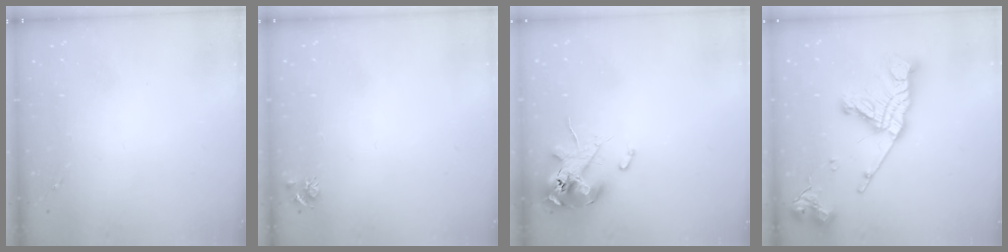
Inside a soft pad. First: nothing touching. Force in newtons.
{"total": 4.8, "press": 4.7, "slide": 0.7}
{"total": 12.1, "press": 12.0, "slide": 2.0}
{"total": 20.7, "press": 20.6, "slide": 1.9}